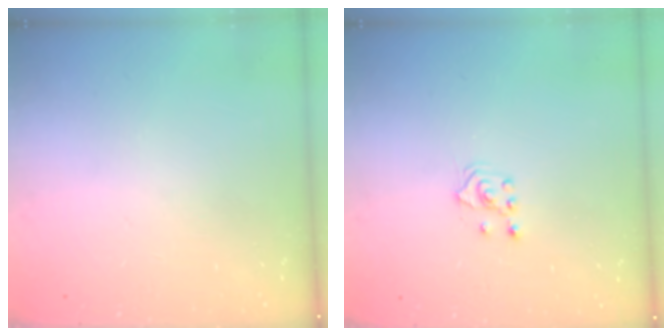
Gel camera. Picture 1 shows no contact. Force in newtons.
{"total": 3.2, "press": 3.1, "slide": 1.0}